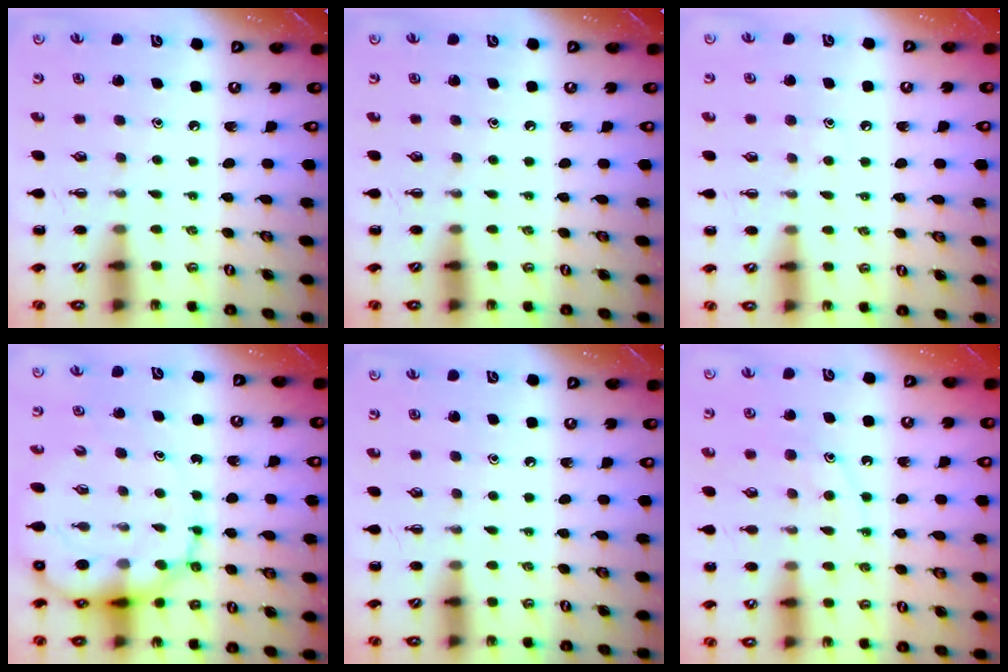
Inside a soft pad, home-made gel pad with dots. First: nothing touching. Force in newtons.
{"total": 0.0}
{"total": 5.7, "press": 5.5, "slide": 1.5}
{"total": 13.3, "press": 12.8, "slide": 3.5}
{"total": 0.0}
{"total": 11.6, "press": 11.5, "slide": 0.9}